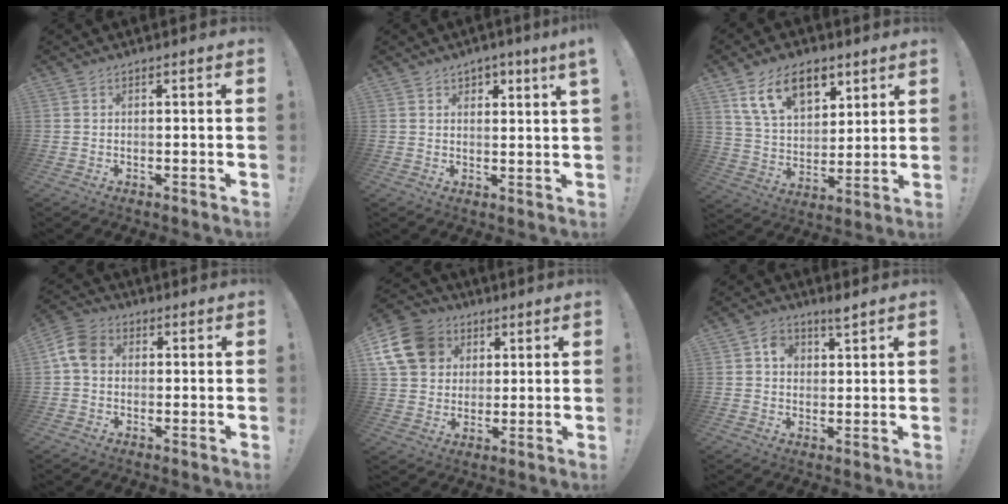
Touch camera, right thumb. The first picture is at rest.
{"total": 2.9, "force": [2.1, 0.2, 1.9], "torque": [-0.027, -0.008, 0.034]}
{"total": 15.7, "force": [8.8, 9.3, 9.1], "torque": [-0.146, -0.034, 0.163]}
{"total": 8.2, "force": [1.0, 6.1, 5.4], "torque": [-0.112, 0.010, 0.024]}
{"total": 15.5, "force": [5.6, 12.7, 7.0], "torque": [-0.116, -0.019, 0.114]}
{"total": 4.5, "force": [2.4, 3.2, 2.0], "torque": [-0.017, -0.011, 0.040]}